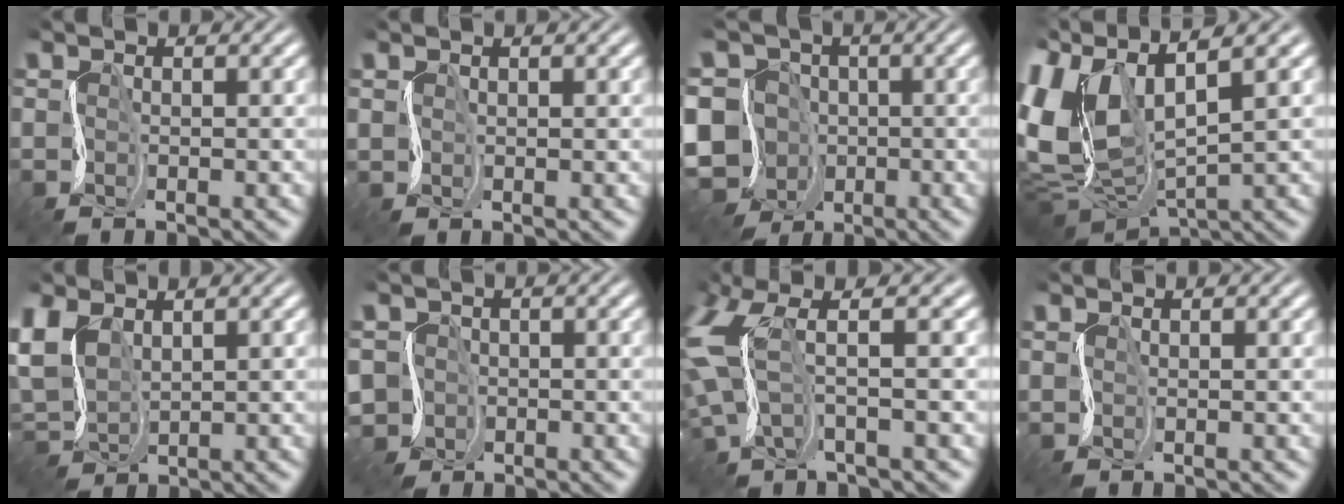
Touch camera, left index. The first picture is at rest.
{"total": 0.6, "force": [0.5, 0.4, 0.2], "torque": [-0.004, -0.004, 0.014]}
{"total": 13.0, "force": [-5.7, 10.4, 5.3], "torque": [-0.103, -0.016, -0.123]}
{"total": 10.8, "force": [3.1, 6.1, 8.3], "torque": [-0.209, -0.007, 0.062]}
{"total": 3.7, "force": [0.6, 2.5, 2.7], "torque": [-0.069, -0.001, 0.011]}
{"total": 3.9, "force": [-1.7, 3.4, 0.9], "torque": [-0.012, -0.008, -0.035]}
{"total": 6.4, "force": [2.0, 2.2, 5.7], "torque": [-0.145, 0.001, 0.028]}
{"total": 0.6, "force": [-0.1, -0.3, -0.4], "torque": [0.008, -0.006, -0.004]}